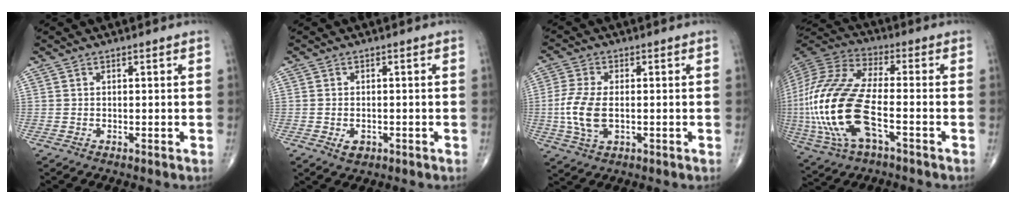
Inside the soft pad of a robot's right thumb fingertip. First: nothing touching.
{"total": 2.4, "force": [-0.9, 1.7, 1.5], "torque": [-0.017, 0.002, -0.008]}
{"total": 8.6, "force": [-0.9, 4.7, 7.1], "torque": [-0.161, -0.001, -0.017]}
{"total": 25.3, "force": [-6.0, 11.0, 22.0], "torque": [-0.539, 0.002, -0.106]}